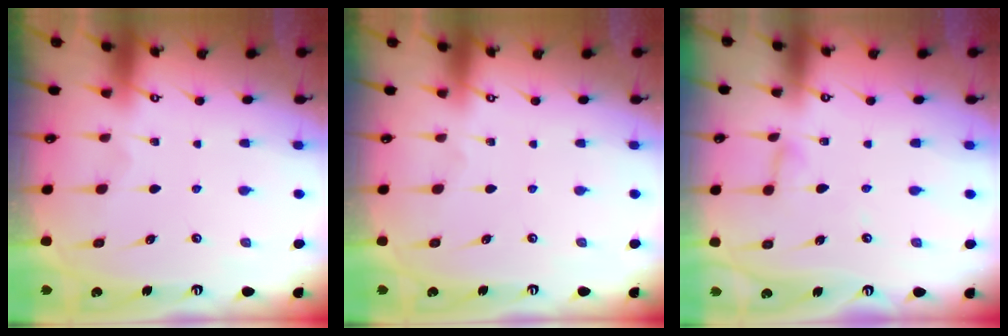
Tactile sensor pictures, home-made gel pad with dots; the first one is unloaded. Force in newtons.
{"total": 0.0}
{"total": 2.9, "press": 2.9, "slide": 0.3}